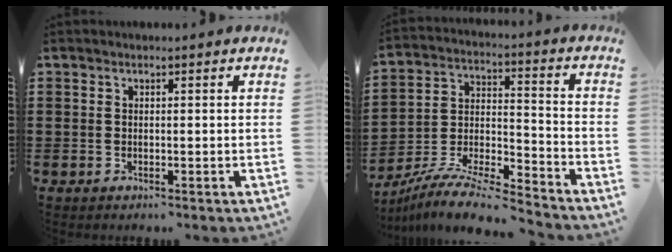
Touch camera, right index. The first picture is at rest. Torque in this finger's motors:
{"motor_torque": [-0.25, 1.37, -0.77, -0.06]}